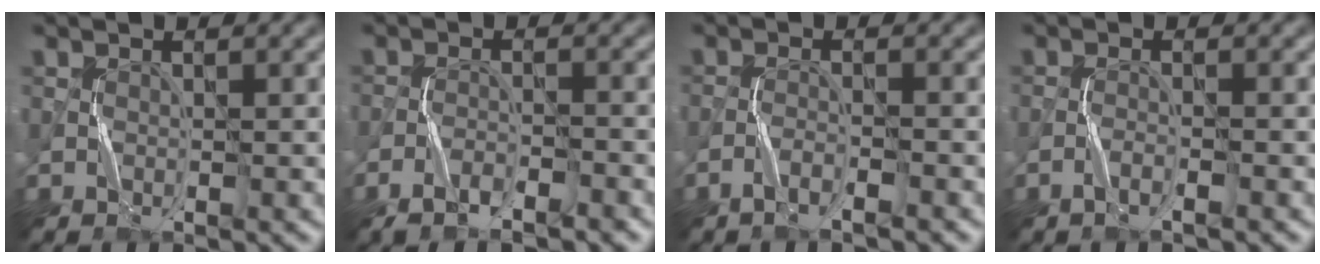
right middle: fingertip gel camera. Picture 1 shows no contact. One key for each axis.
{"total": 3.8, "fx": -2.9, "fy": 0.9, "fz": 2.2, "tx": -0.039, "ty": 0.003, "tz": -0.049}
{"total": 1.7, "fx": -1.4, "fy": -0.2, "fz": 1.0, "tx": -0.021, "ty": 0.005, "tz": -0.024}
{"total": 1.2, "fx": -0.8, "fy": -0.3, "fz": 0.8, "tx": -0.018, "ty": 0.003, "tz": -0.014}